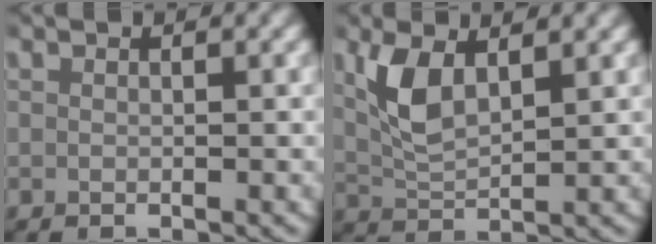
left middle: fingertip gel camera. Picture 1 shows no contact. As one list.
[{"total": 4.0, "force": [1.7, 1.9, 3.1], "torque": [-0.083, -0.005, 0.034]}]